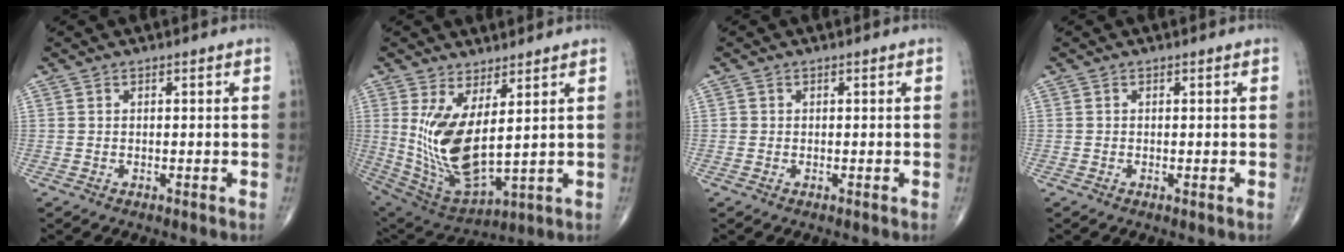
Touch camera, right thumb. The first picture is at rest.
{"total": 13.9, "force": [3.0, 5.5, 12.4], "torque": [-0.250, -0.037, 0.082]}
{"total": 0.5, "force": [0.0, 0.5, 0.0], "torque": [0.002, 0.003, -0.002]}
{"total": 0.0}